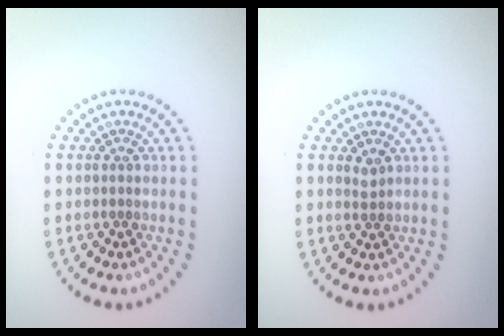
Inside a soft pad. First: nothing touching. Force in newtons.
{"total": 0.9, "press": 0.7, "slide": 0.6}